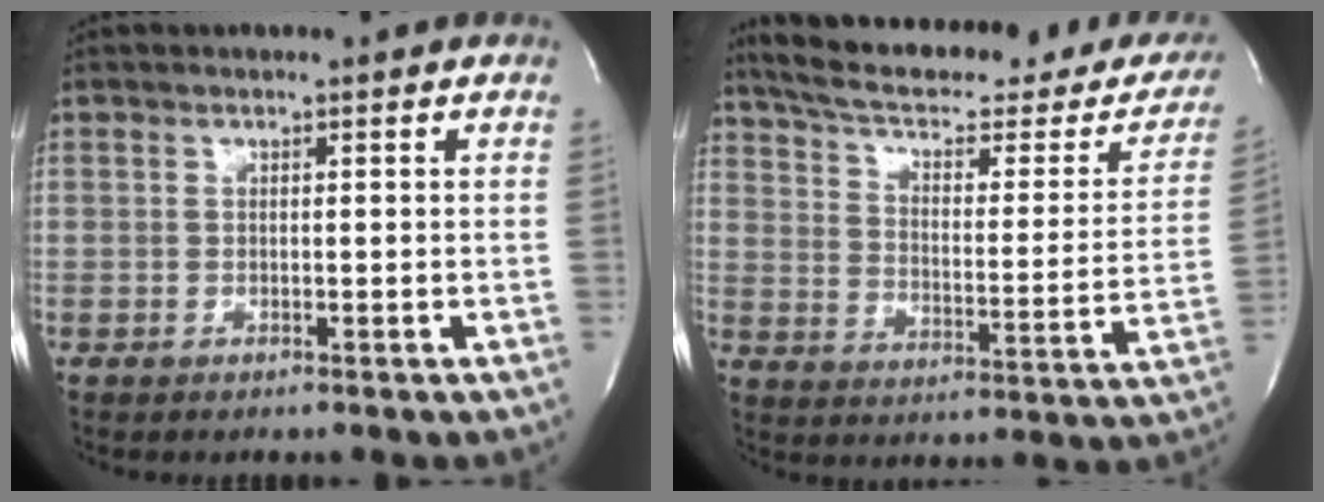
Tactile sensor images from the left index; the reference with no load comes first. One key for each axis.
{"total": 30.4, "fx": 25.5, "fy": 8.1, "fz": 14.4, "tx": -0.227, "ty": -0.029, "tz": 0.322}